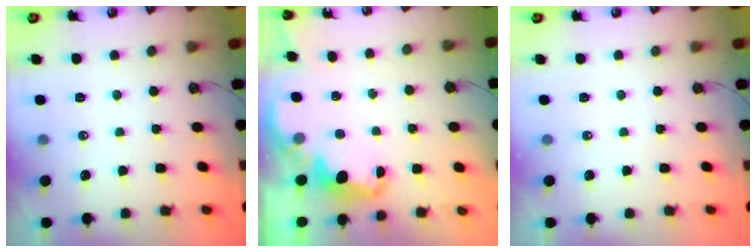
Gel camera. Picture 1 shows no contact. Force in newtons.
{"total": 2.6, "press": 2.5, "slide": 0.7}
{"total": 0.0}